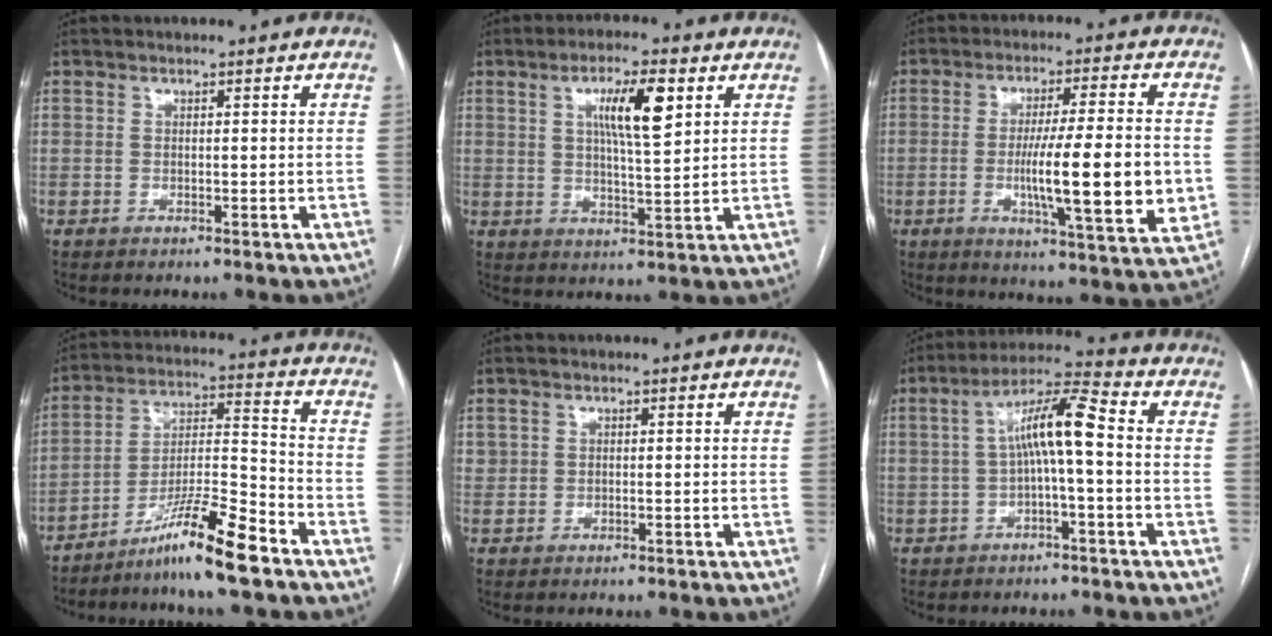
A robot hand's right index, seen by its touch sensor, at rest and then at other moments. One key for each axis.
{"total": 8.6, "fx": 3.4, "fy": 1.4, "fz": 7.8, "tx": -0.136, "ty": 0.002, "tz": 0.058}
{"total": 15.4, "fx": -1.8, "fy": 1.3, "fz": 15.2, "tx": -0.240, "ty": -0.015, "tz": -0.030}
{"total": 11.4, "fx": -8.3, "fy": -0.4, "fz": 7.9, "tx": -0.144, "ty": -0.011, "tz": -0.150}
{"total": 1.0, "fx": 0.4, "fy": 0.9, "fz": 0.1, "tx": 0.009, "ty": 0.006, "tz": 0.005}
{"total": 8.4, "fx": 0.1, "fy": 0.8, "fz": 8.4, "tx": -0.150, "ty": 0.031, "tz": 0.000}